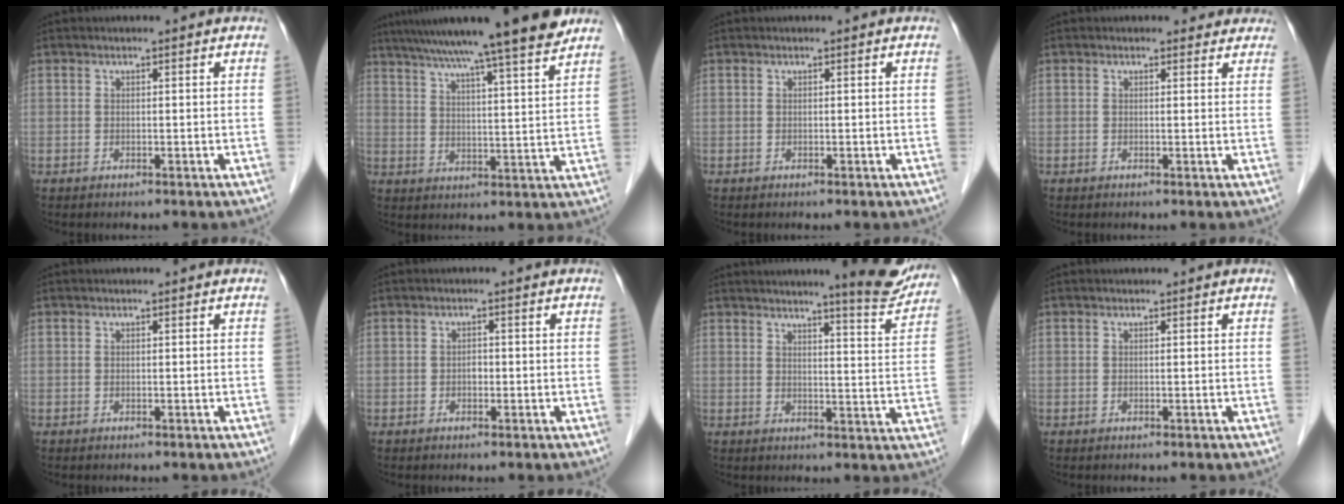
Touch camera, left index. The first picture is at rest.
{"total": 17.8, "force": [14.8, -0.7, 9.9], "torque": [-0.163, 0.014, 0.213]}
{"total": 0.0}
{"total": 2.4, "force": [2.0, 1.2, 0.3], "torque": [0.005, 0.001, 0.009]}
{"total": 0.0}
{"total": 1.0, "force": [-0.3, 0.7, 0.7], "torque": [-0.011, 0.004, -0.006]}
{"total": 9.6, "force": [8.7, 0.4, 4.1], "torque": [-0.047, -0.024, 0.098]}
{"total": 0.0}